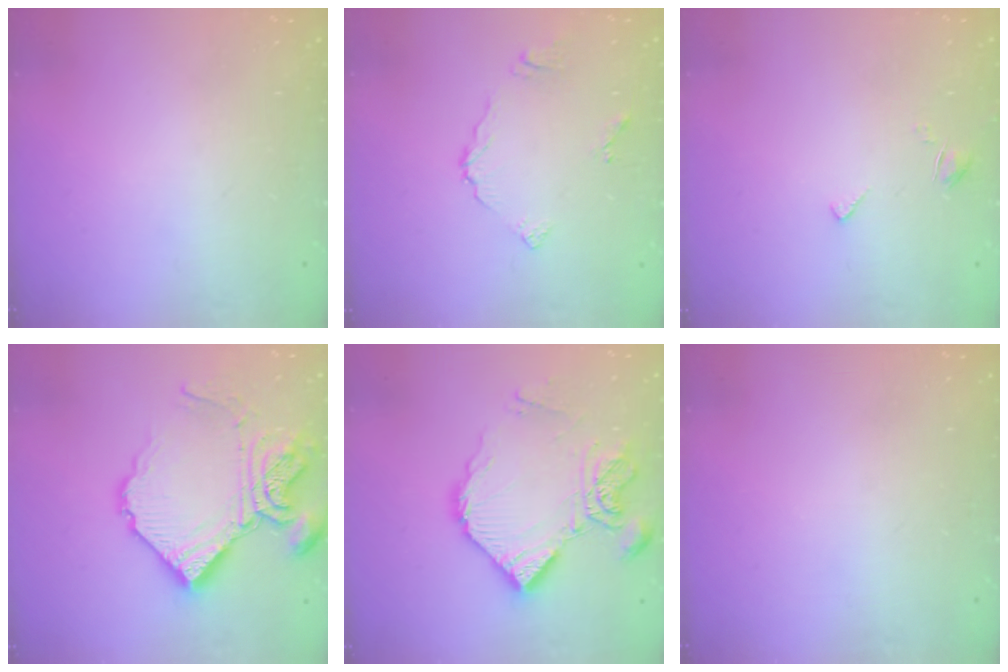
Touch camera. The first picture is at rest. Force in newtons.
{"total": 5.1, "press": 5.1, "slide": 0.6}
{"total": 2.9, "press": 2.8, "slide": 0.4}
{"total": 18.2, "press": 18.0, "slide": 2.2}
{"total": 14.3, "press": 14.2, "slide": 1.6}
{"total": 0.0}